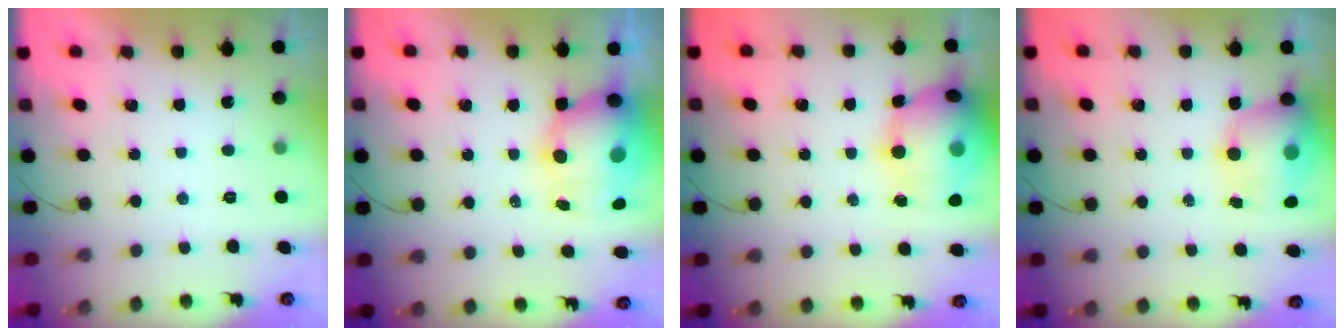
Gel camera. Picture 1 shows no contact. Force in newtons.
{"total": 11.8, "press": 11.4, "slide": 2.7}
{"total": 18.8, "press": 18.5, "slide": 3.3}
{"total": 13.1, "press": 12.7, "slide": 3.2}